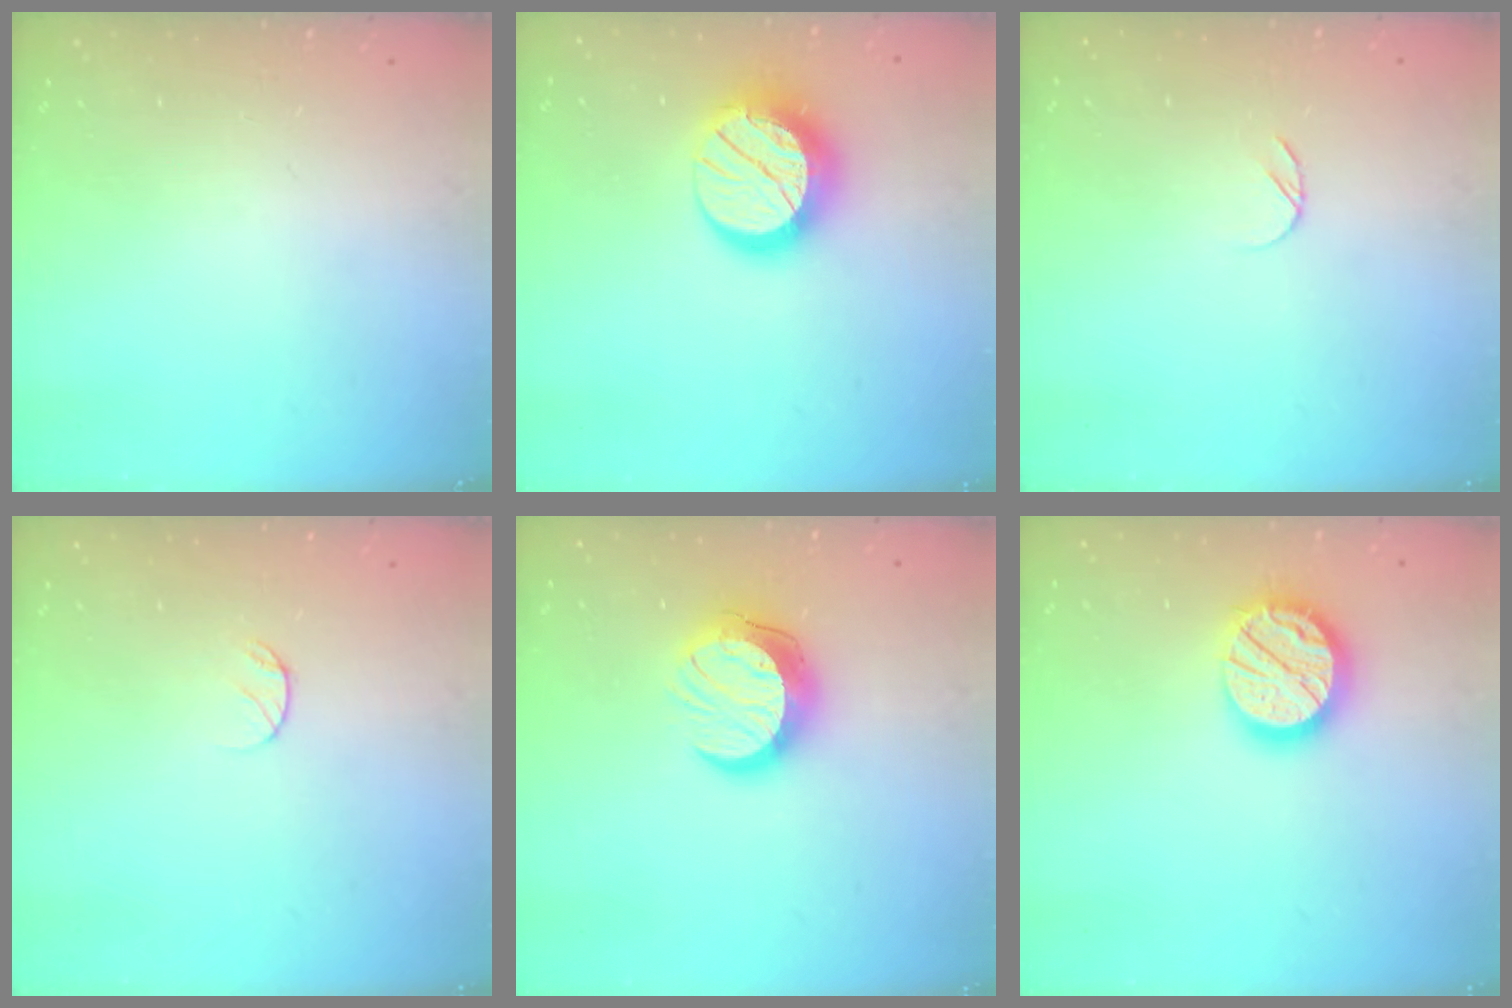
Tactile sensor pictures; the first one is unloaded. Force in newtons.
{"total": 15.4, "press": 15.3, "slide": 1.0}
{"total": 3.2, "press": 3.2, "slide": 0.3}
{"total": 5.1, "press": 5.1, "slide": 0.4}
{"total": 12.8, "press": 12.8, "slide": 0.9}
{"total": 16.8, "press": 16.7, "slide": 1.2}